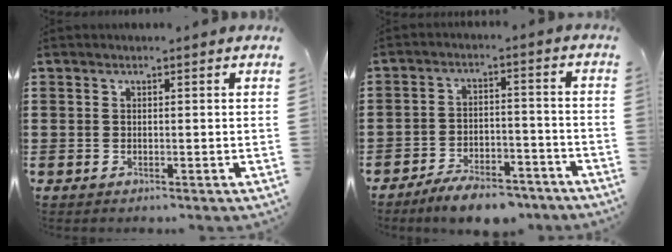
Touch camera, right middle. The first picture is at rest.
{"total": 6.2, "force": [-5.8, 1.2, 2.0], "torque": [-0.033, 0.008, -0.110]}